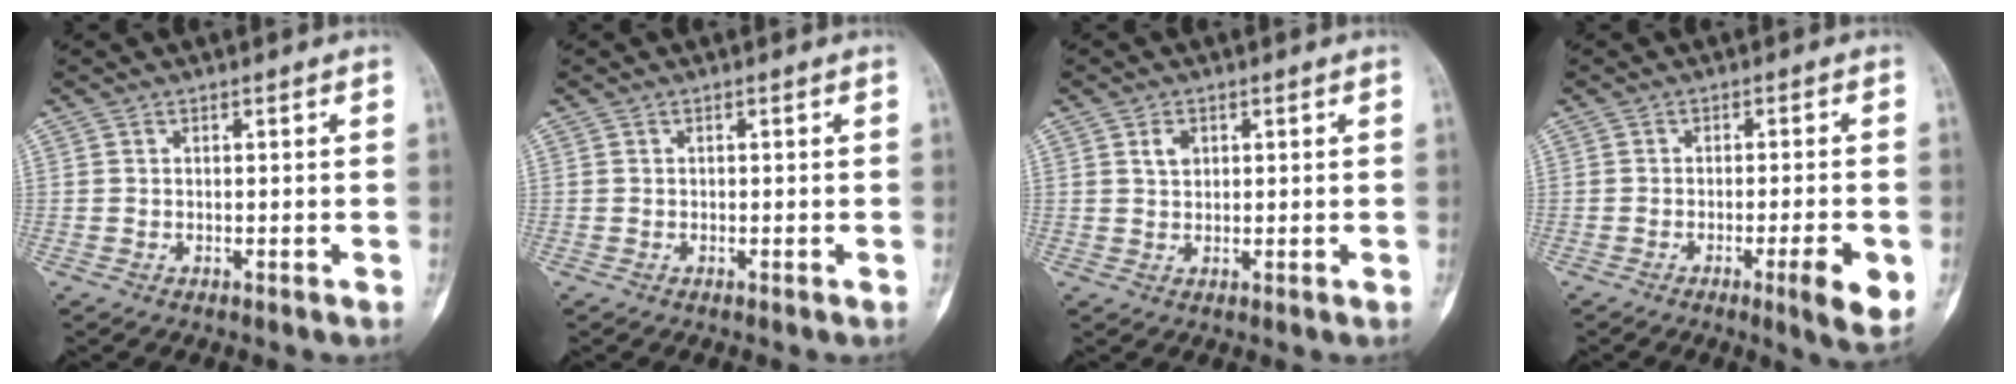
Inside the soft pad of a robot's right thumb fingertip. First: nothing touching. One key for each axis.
{"total": 0.0}
{"total": 2.4, "fx": 1.0, "fy": 1.7, "fz": 1.4, "tx": -0.018, "ty": -0.003, "tz": 0.017}
{"total": 6.8, "fx": -2.3, "fy": 0.8, "fz": 6.3, "tx": -0.088, "ty": -0.004, "tz": -0.030}